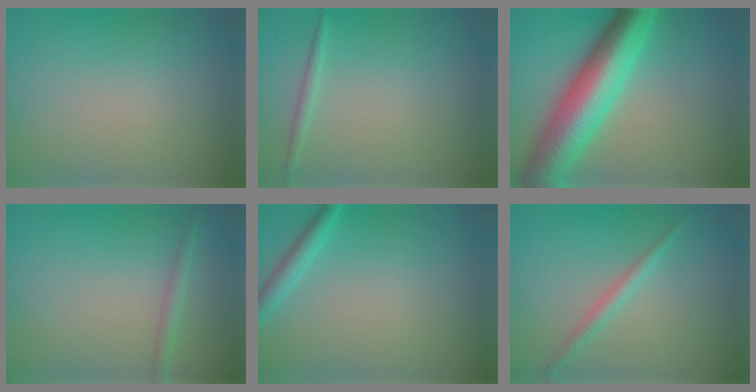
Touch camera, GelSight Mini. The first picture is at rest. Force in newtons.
{"total": 0.9, "press": 0.9, "slide": 0.1}
{"total": 10.1, "press": 10.1, "slide": 0.1}
{"total": 1.4, "press": 1.4, "slide": 0.1}
{"total": 1.8, "press": 1.8, "slide": 0.1}
{"total": 1.6, "press": 1.6, "slide": 0.1}